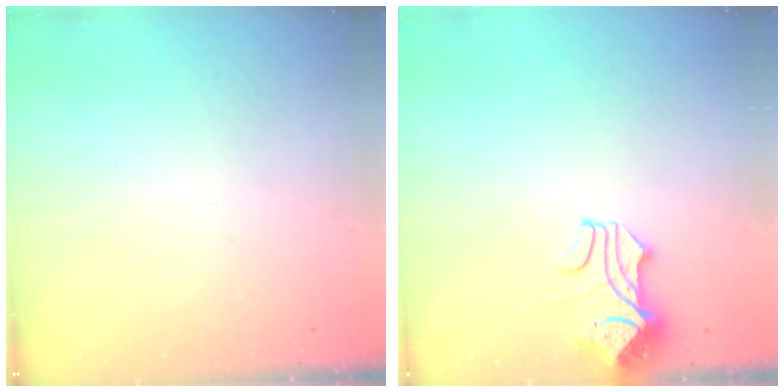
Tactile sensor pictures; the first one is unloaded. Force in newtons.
{"total": 2.1, "press": 1.9, "slide": 0.9}